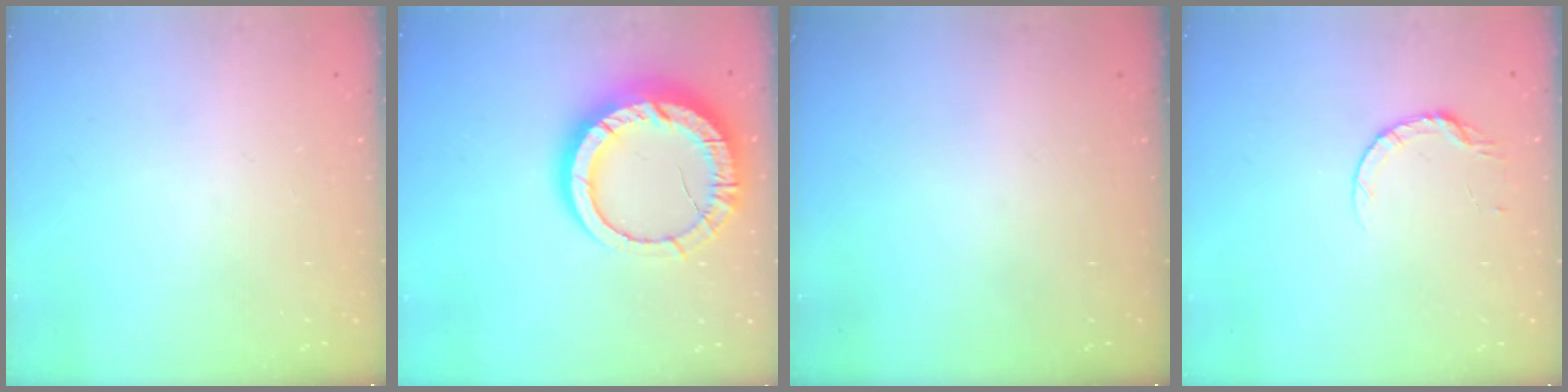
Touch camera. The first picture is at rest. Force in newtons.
{"total": 16.2, "press": 16.2, "slide": 1.5}
{"total": 0.0}
{"total": 5.3, "press": 5.2, "slide": 0.6}